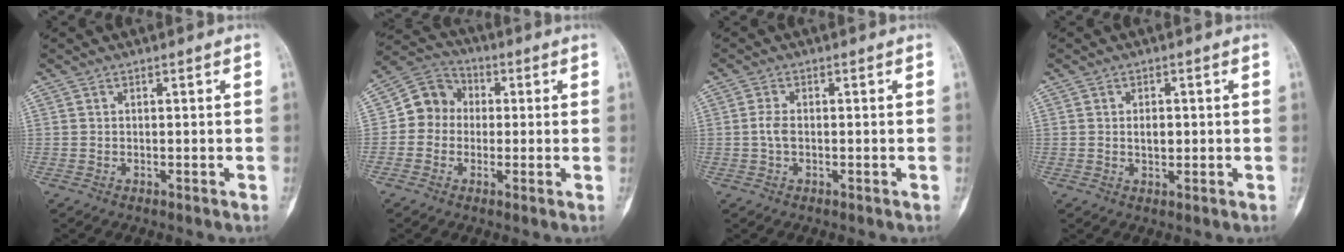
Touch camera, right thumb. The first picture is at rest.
{"total": 8.3, "force": [-0.1, 7.4, 3.7], "torque": [-0.037, 0.026, -0.018]}
{"total": 2.3, "force": [-0.2, 1.2, 1.9], "torque": [-0.042, 0.003, -0.009]}
{"total": 2.5, "force": [0.1, 1.6, 1.9], "torque": [-0.021, 0.000, 0.005]}